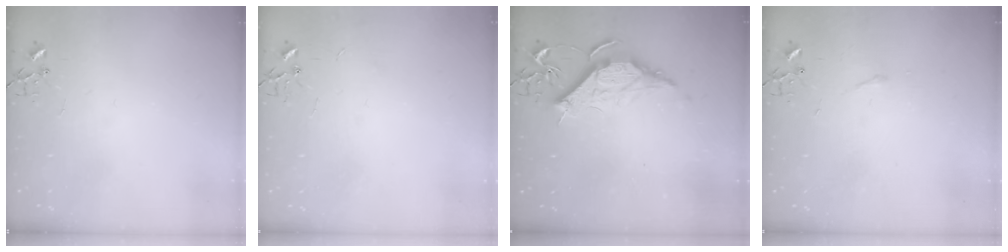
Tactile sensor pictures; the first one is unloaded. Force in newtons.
{"total": 2.4, "press": 2.4, "slide": 0.3}
{"total": 10.8, "press": 10.8, "slide": 0.3}
{"total": 2.9, "press": 2.9, "slide": 0.5}